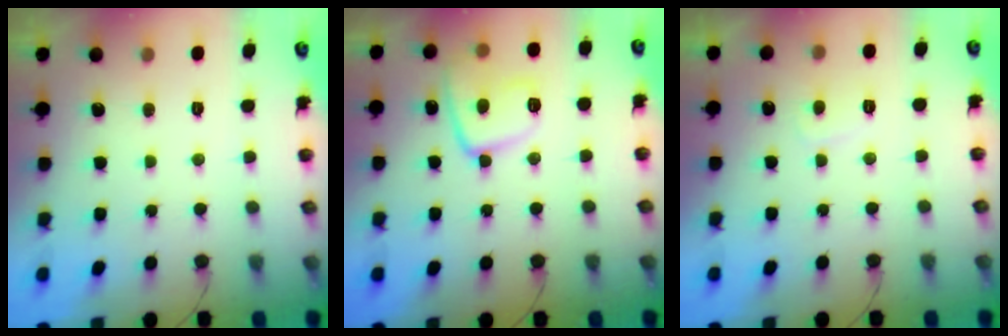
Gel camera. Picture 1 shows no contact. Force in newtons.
{"total": 11.5, "press": 11.5, "slide": 1.1}
{"total": 2.8, "press": 2.7, "slide": 0.6}